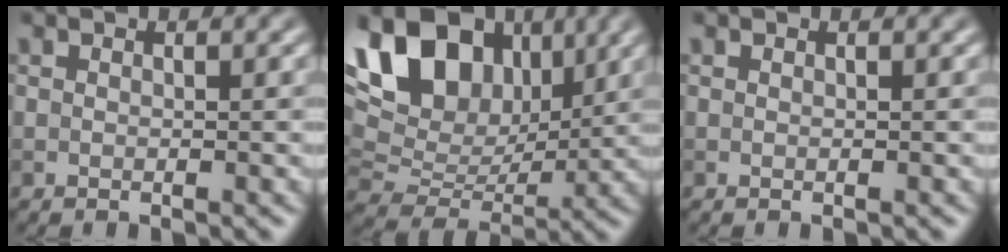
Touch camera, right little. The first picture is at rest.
{"total": 13.4, "force": [5.8, 8.5, 8.5], "torque": [-0.176, 0.041, 0.095]}
{"total": 0.0}